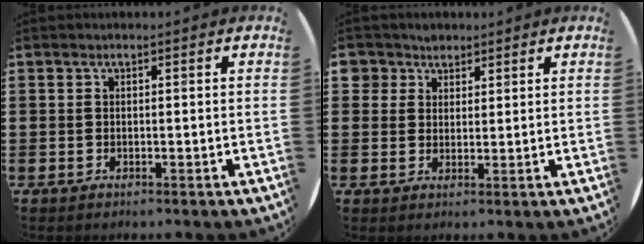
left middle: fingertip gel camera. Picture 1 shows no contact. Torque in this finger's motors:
{"motor_torque": [0.65, -0.53, 0.00, 0.00]}